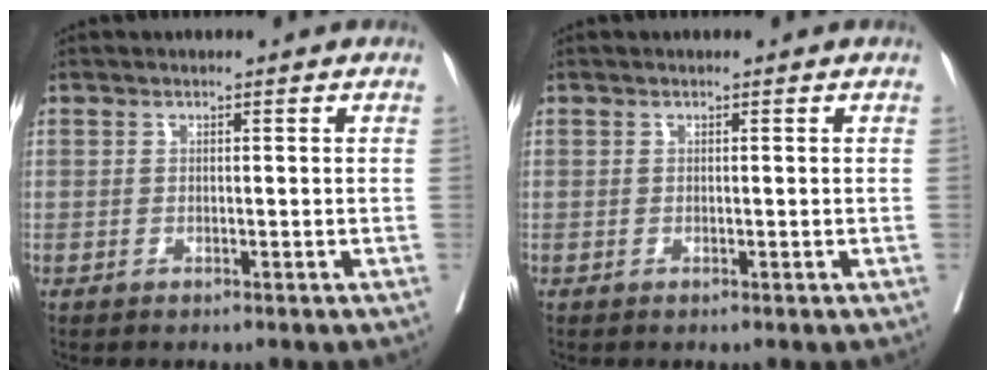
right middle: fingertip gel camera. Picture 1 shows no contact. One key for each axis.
{"total": 0.0}